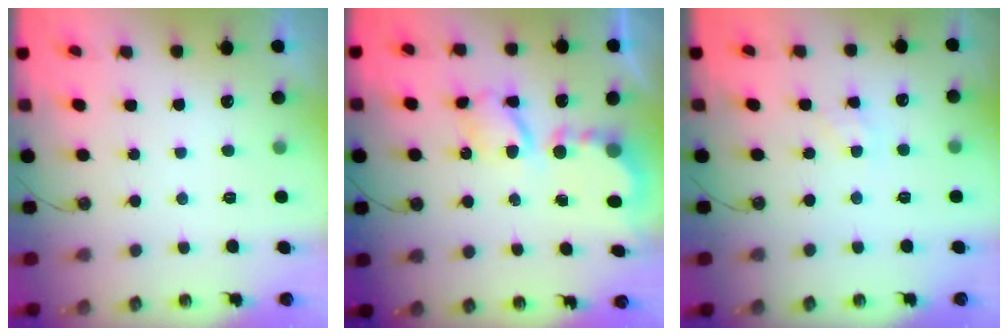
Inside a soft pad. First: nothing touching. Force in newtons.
{"total": 7.0, "press": 7.0, "slide": 0.3}
{"total": 2.6, "press": 2.6, "slide": 0.4}